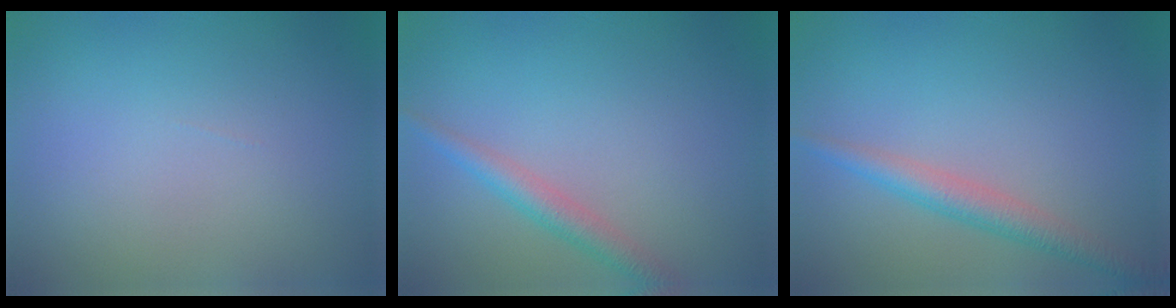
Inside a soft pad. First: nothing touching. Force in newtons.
{"total": 2.4, "press": 2.4, "slide": 0.1}
{"total": 2.8, "press": 2.8, "slide": 0.1}